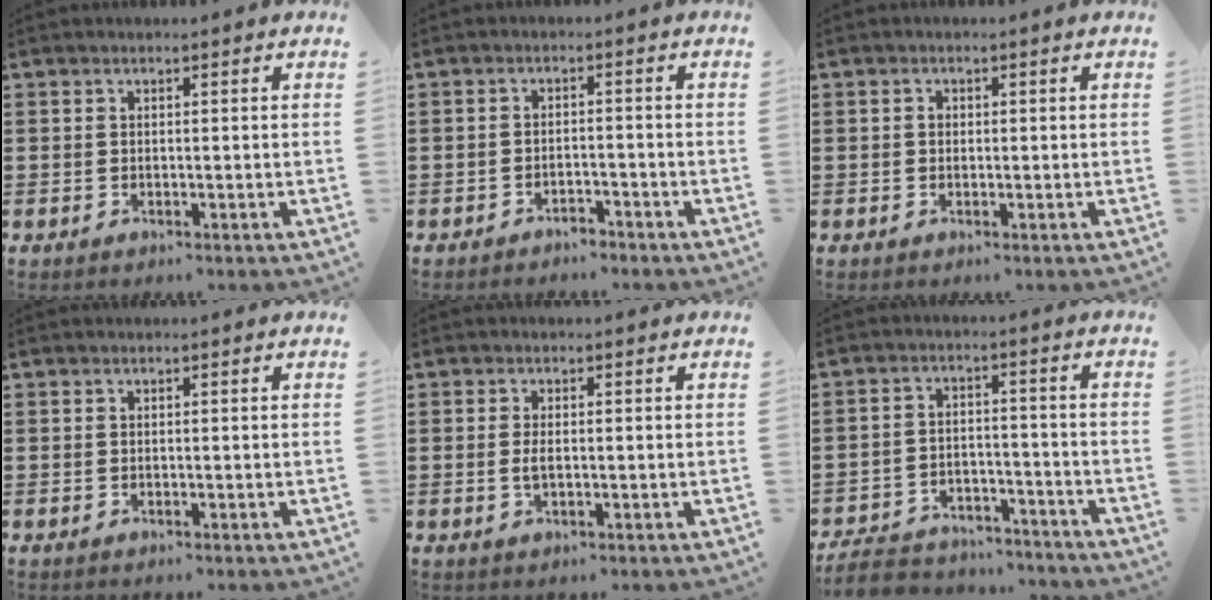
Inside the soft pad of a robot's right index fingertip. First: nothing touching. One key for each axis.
{"total": 2.0, "fx": -2.0, "fy": 0.3, "fz": 0.1, "tx": -0.010, "ty": 0.001, "tz": -0.043}
{"total": 0.8, "fx": 0.0, "fy": 0.7, "fz": 0.5, "tx": -0.011, "ty": 0.002, "tz": 0.001}
{"total": 0.0}
{"total": 1.8, "fx": -0.2, "fy": 0.7, "fz": 1.7, "tx": -0.039, "ty": -0.002, "tz": -0.006}
{"total": 6.2, "fx": -5.9, "fy": 1.5, "fz": 1.2, "tx": -0.035, "ty": 0.011, "tz": -0.119}